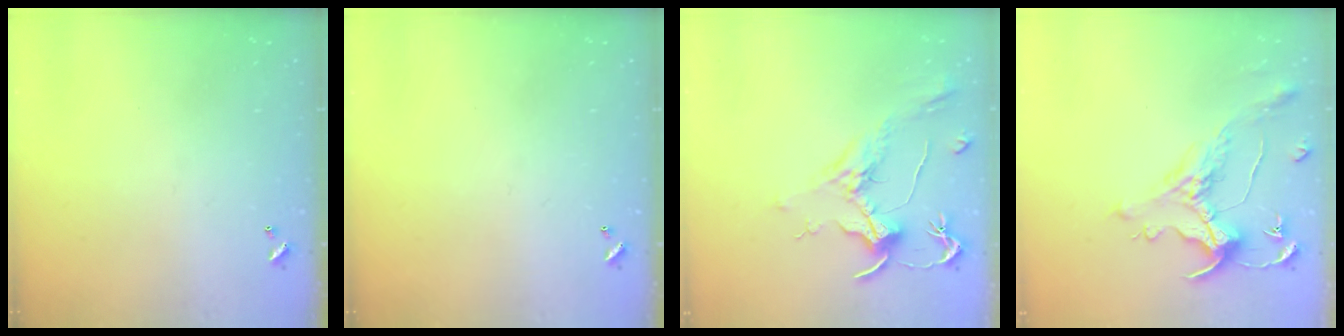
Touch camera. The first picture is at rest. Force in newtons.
{"total": 0.0}
{"total": 2.1, "press": 2.0, "slide": 0.8}
{"total": 0.9, "press": 0.2, "slide": 0.9}